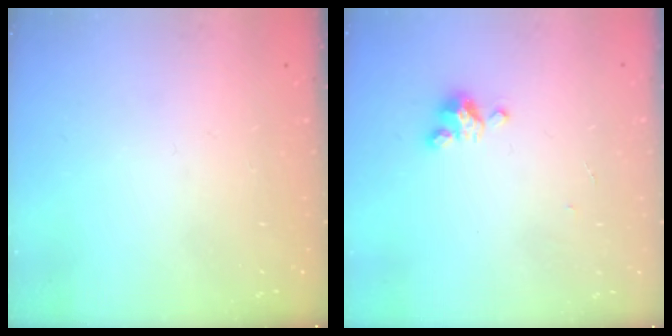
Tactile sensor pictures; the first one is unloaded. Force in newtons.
{"total": 3.5, "press": 3.5, "slide": 0.3}